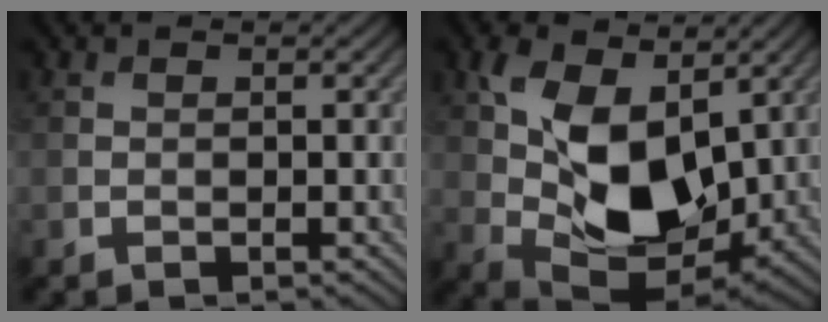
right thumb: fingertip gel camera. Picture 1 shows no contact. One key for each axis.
{"total": 12.4, "fx": 2.8, "fy": 7.2, "fz": 9.7, "tx": -0.190, "ty": -0.005, "tz": 0.056}